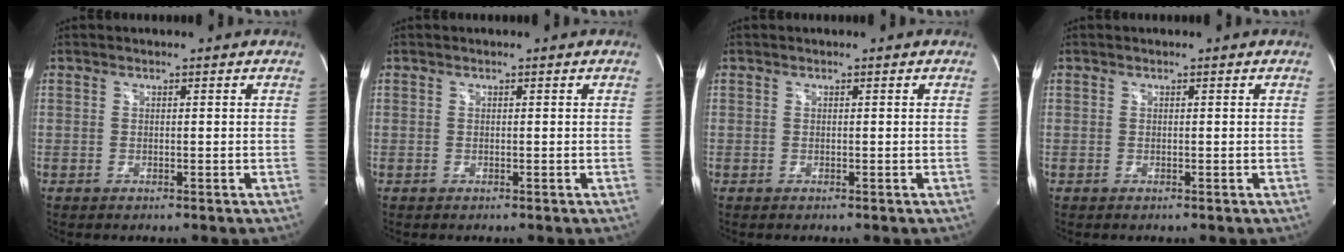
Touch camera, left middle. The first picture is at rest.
{"total": 0.0}
{"total": 0.0}
{"total": 0.0}